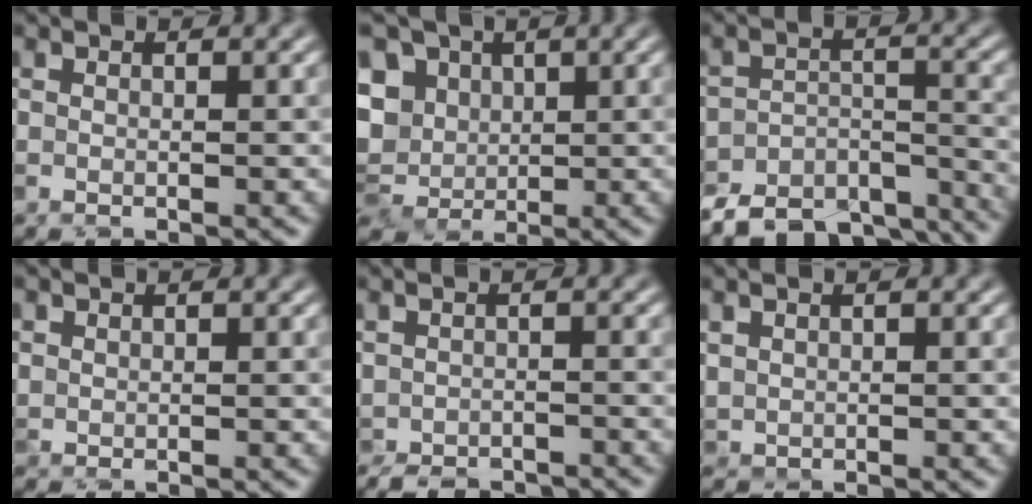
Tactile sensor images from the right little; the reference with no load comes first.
{"total": 9.1, "force": [2.9, 7.5, 4.2], "torque": [-0.076, 0.027, 0.024]}
{"total": 9.0, "force": [-8.0, 3.4, 2.2], "torque": [-0.032, -0.008, -0.105]}
{"total": 0.7, "force": [0.6, 0.3, -0.4], "torque": [0.016, 0.003, 0.012]}
{"total": 2.7, "force": [-2.7, 0.5, 0.3], "torque": [0.005, -0.006, -0.039]}
{"total": 1.1, "force": [0.8, 0.0, -0.7], "torque": [0.017, 0.003, 0.022]}